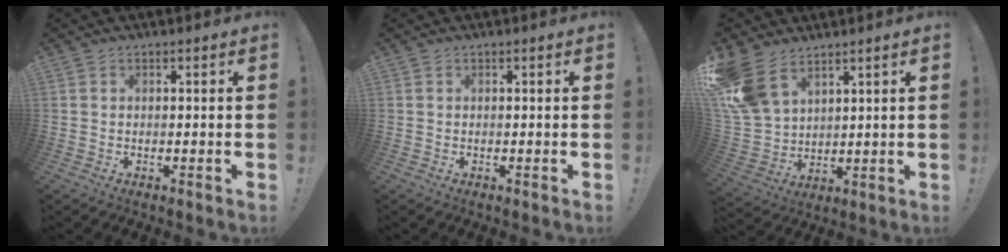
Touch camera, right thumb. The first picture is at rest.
{"total": 0.0}
{"total": 14.4, "force": [8.9, 8.6, 7.3], "torque": [-0.160, -0.045, 0.176]}